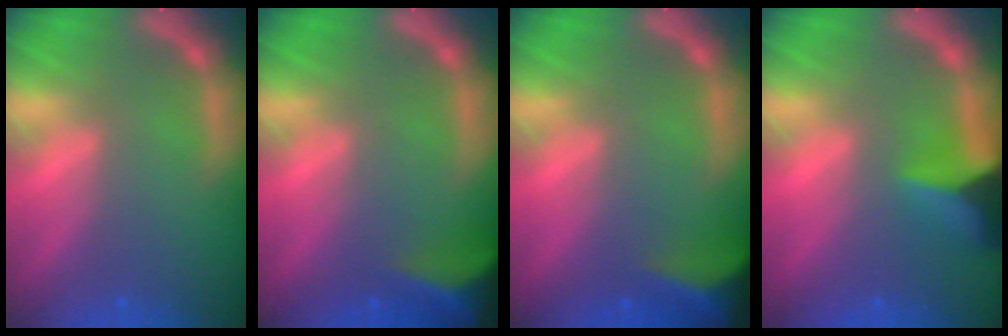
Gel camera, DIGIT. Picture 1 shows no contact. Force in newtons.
{"total": 8.0}
{"total": 8.0}
{"total": 6.0}